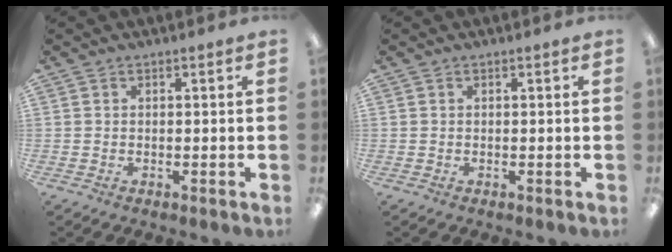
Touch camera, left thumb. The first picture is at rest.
{"total": 0.0}